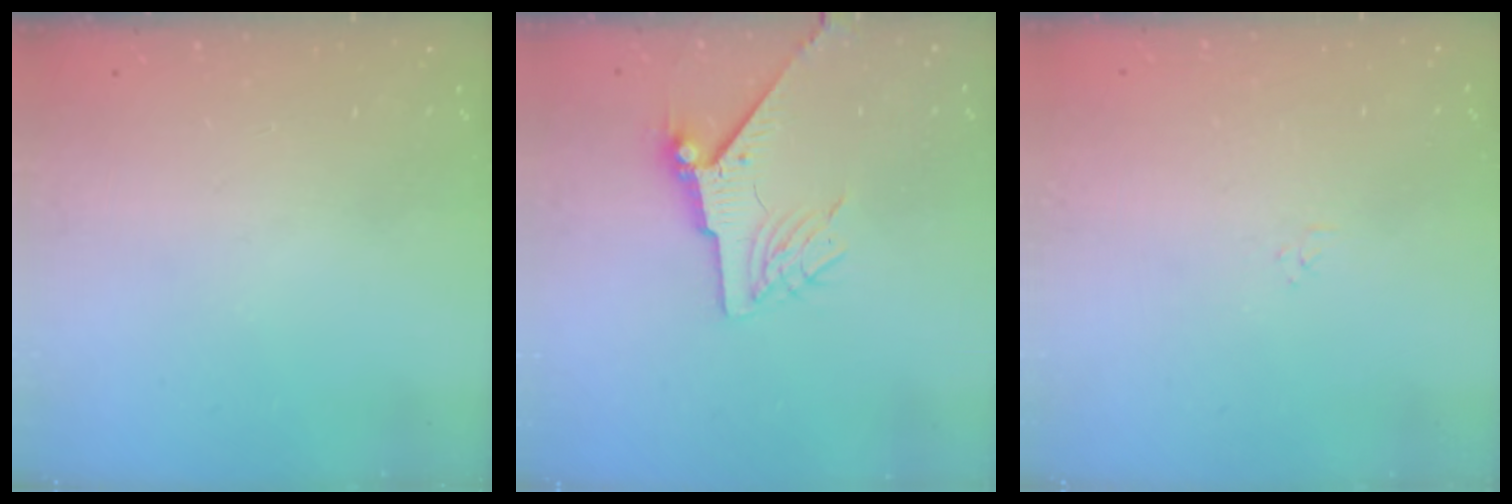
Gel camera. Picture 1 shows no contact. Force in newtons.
{"total": 7.3, "press": 7.2, "slide": 1.1}
{"total": 2.9, "press": 2.9, "slide": 0.3}